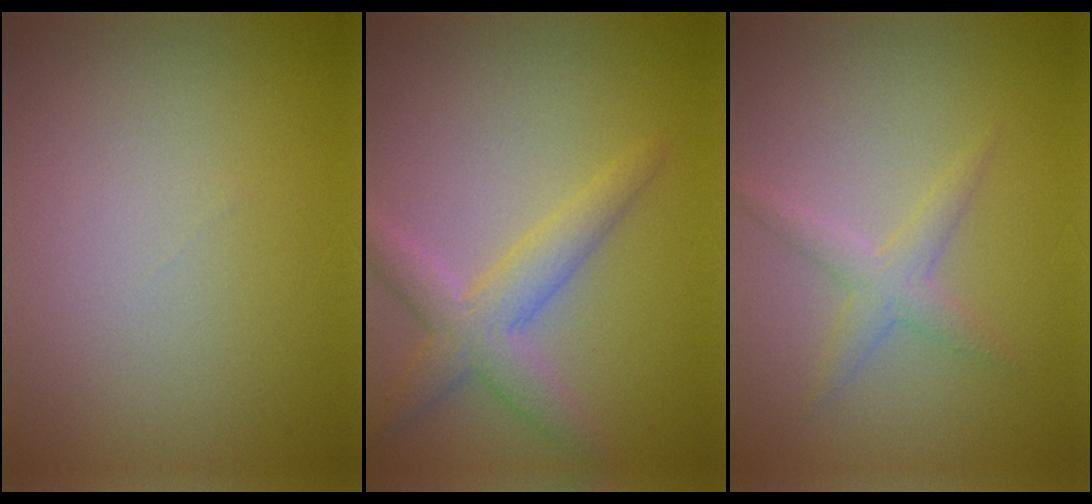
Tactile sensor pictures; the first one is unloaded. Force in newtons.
{"total": 3.8, "press": 3.8, "slide": 0.1}
{"total": 2.0, "press": 2.0, "slide": 0.1}